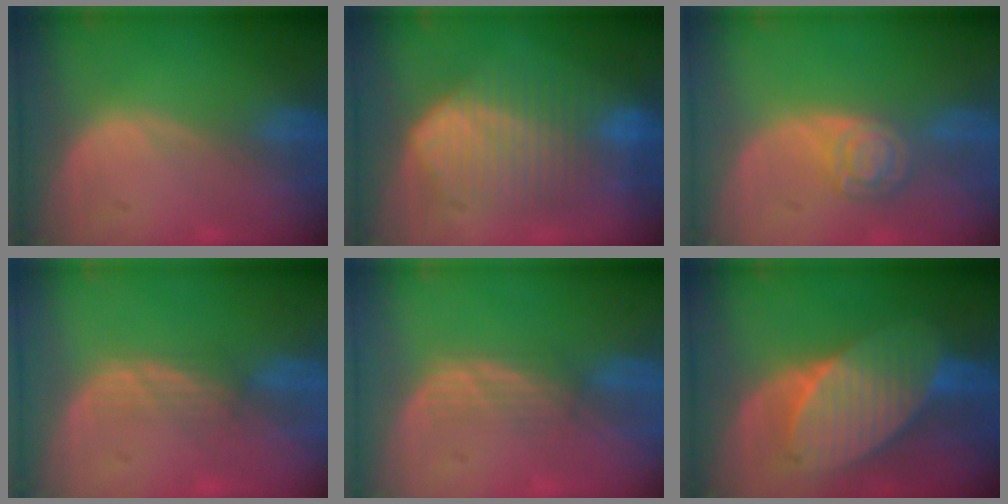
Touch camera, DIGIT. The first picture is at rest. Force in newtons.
{"total": 10.5, "press": 10.4, "slide": 0.5}
{"total": 5.3, "press": 4.6, "slide": 2.6}
{"total": 2.1, "press": 2.1, "slide": 0.2}
{"total": 2.9, "press": 2.6, "slide": 1.4}
{"total": 9.2, "press": 9.2, "slide": 0.4}